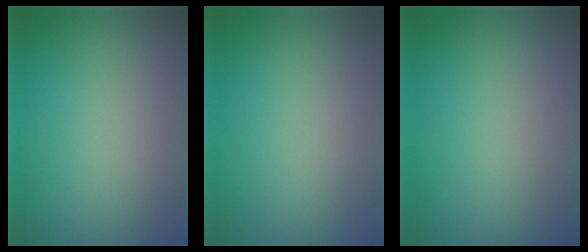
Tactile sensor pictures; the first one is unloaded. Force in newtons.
{"total": 0.0}
{"total": 0.0}